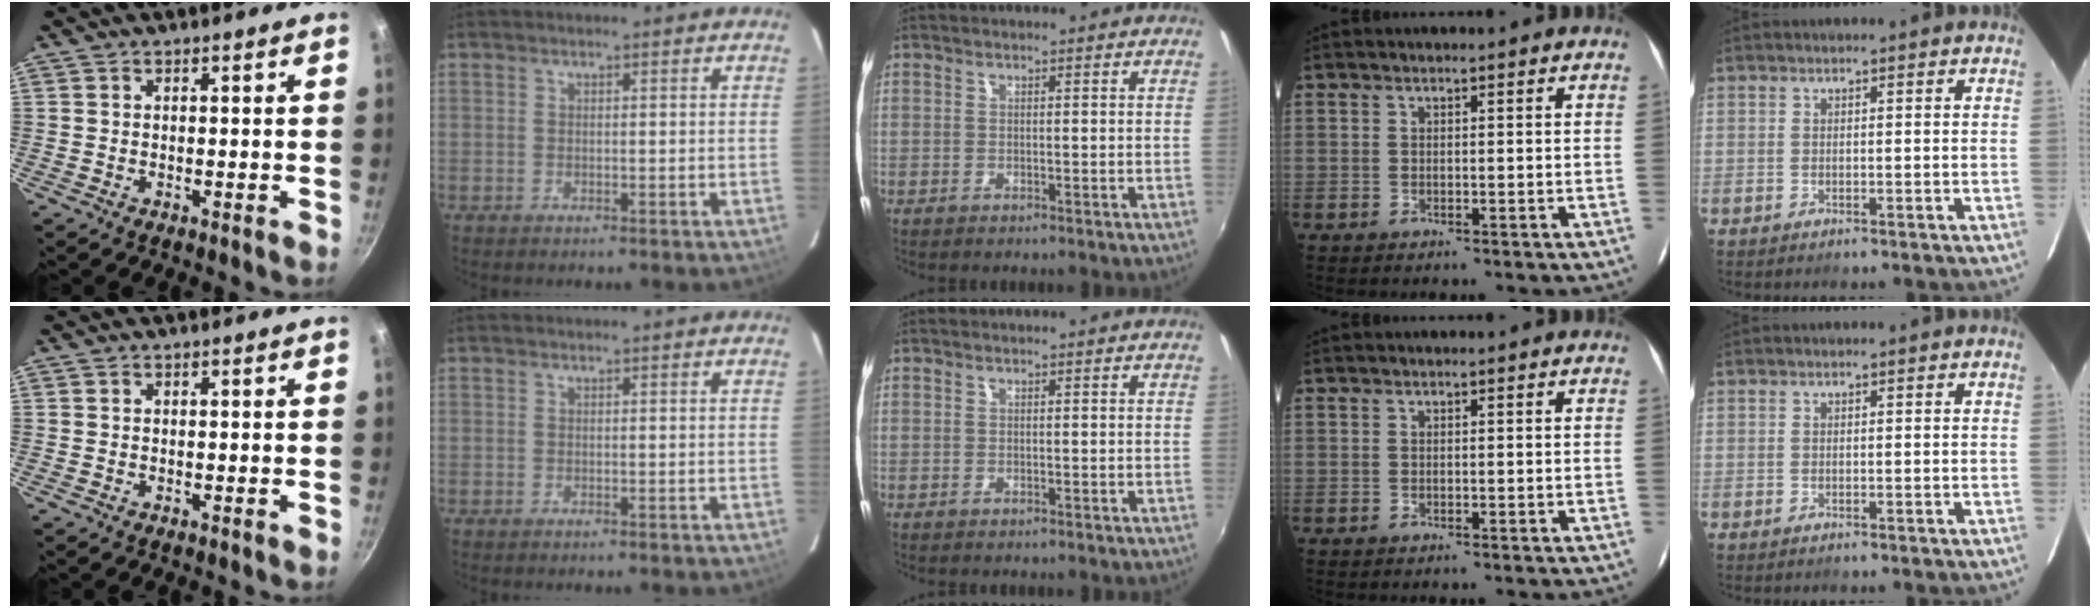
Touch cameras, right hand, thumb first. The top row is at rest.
{}